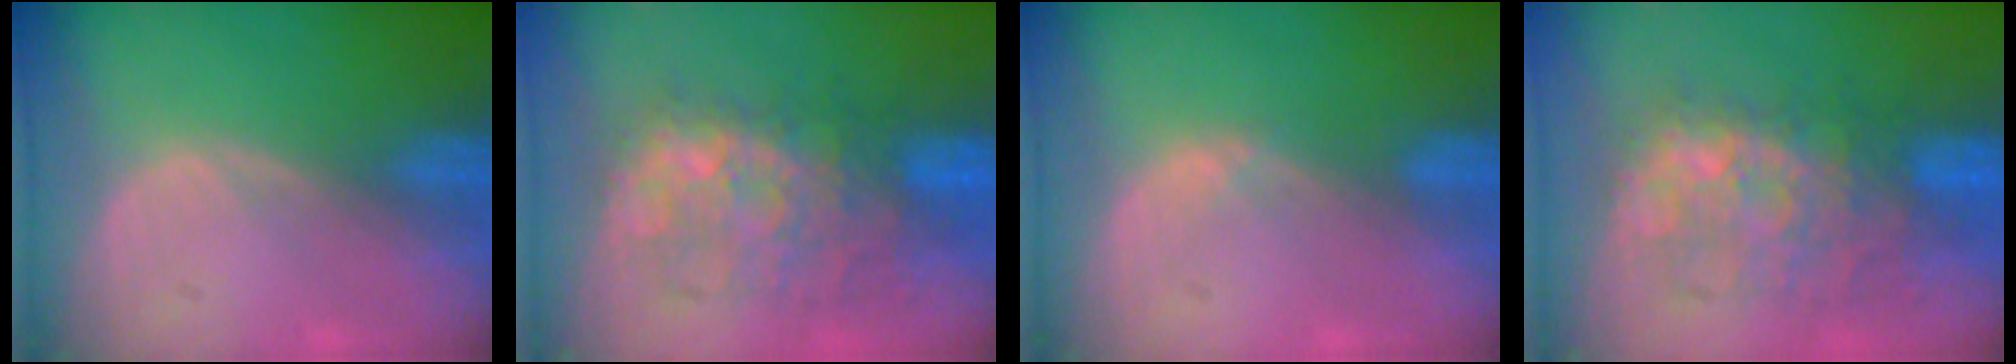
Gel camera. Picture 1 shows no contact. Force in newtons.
{"total": 9.6, "press": 9.3, "slide": 2.3}
{"total": 0.7, "press": 0.6, "slide": 0.4}
{"total": 9.6, "press": 9.3, "slide": 2.3}